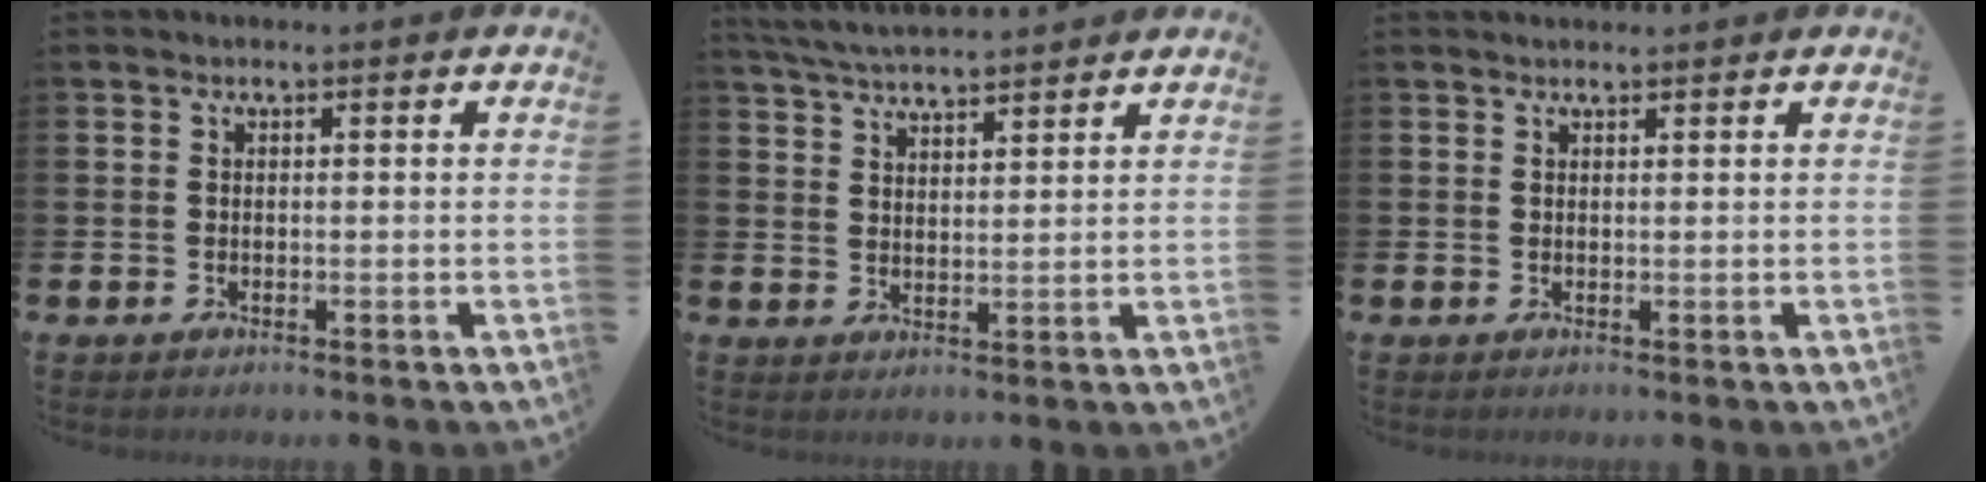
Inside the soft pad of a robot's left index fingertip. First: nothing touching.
{"total": 4.9, "force": [4.8, 0.3, 0.8], "torque": [-0.033, -0.022, 0.086]}
{"total": 0.8, "force": [0.7, 0.1, 0.1], "torque": [0.010, -0.005, 0.011]}